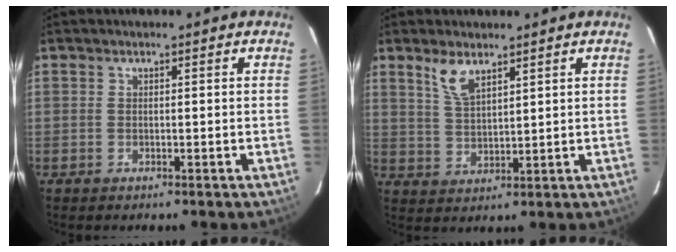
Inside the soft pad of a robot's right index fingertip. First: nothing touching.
{"total": 5.4, "force": [3.7, 2.0, 3.4], "torque": [-0.067, 0.001, 0.079]}